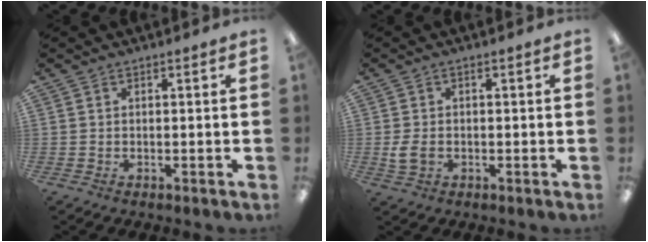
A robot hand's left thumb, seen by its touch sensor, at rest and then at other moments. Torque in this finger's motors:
{"motor_torque": [0.26, 0.72, 0.28, -0.40, 0.00]}